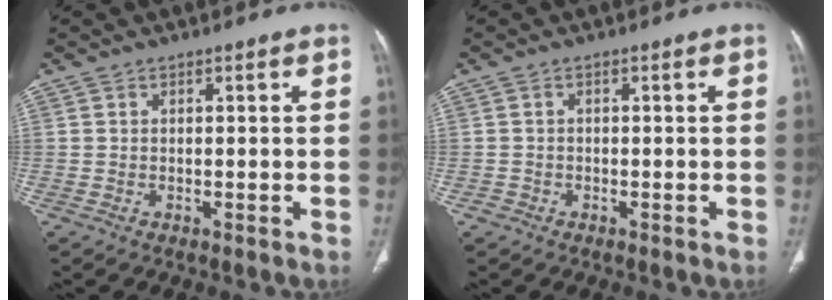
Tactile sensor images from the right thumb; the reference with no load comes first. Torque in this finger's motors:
{"motor_torque": [-0.15, -0.10, -0.19, 0.10, 0.03]}